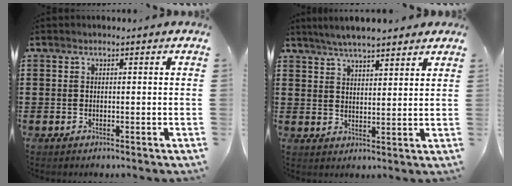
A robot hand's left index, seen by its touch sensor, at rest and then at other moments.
{"total": 4.5, "force": [4.2, 0.4, 1.6], "torque": [-0.043, -0.006, 0.075]}